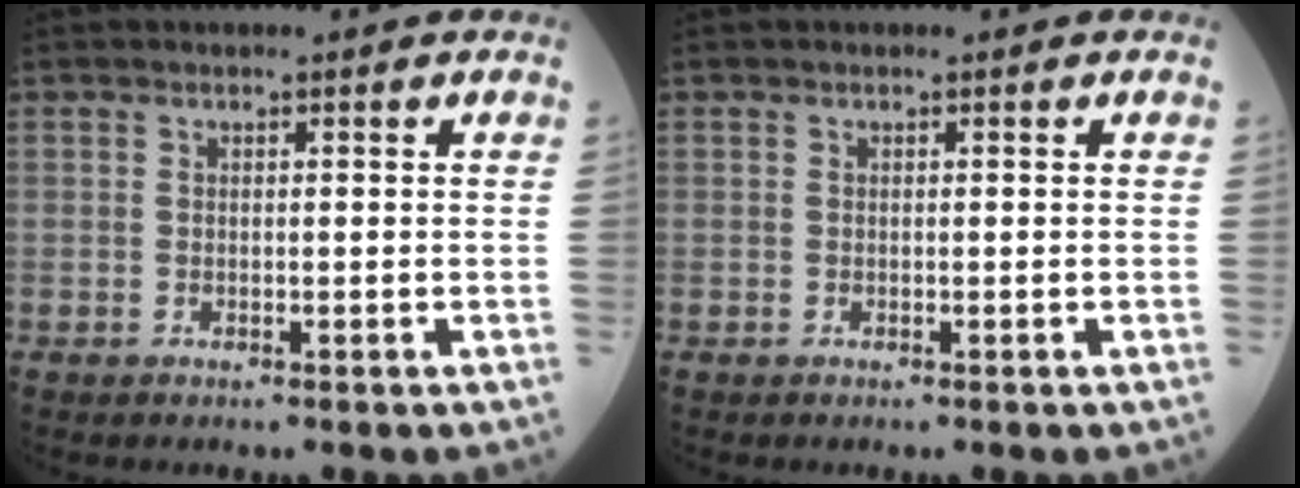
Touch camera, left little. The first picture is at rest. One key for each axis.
{"total": 0.0}